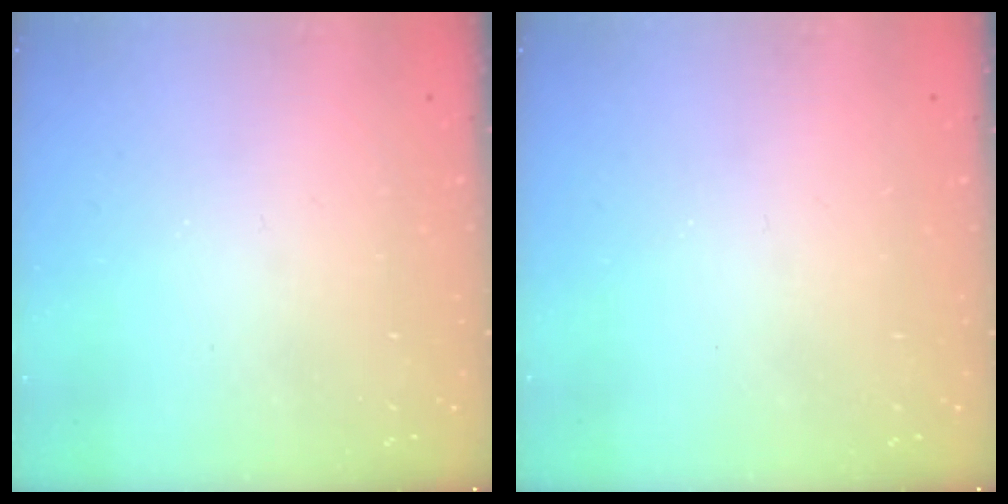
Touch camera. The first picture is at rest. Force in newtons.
{"total": 0.0}